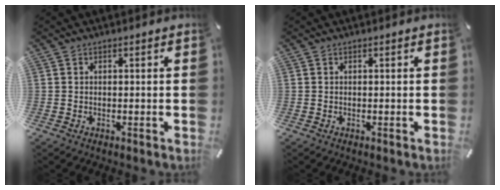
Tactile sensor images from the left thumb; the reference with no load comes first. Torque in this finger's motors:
{"motor_torque": [-0.13, -0.21, 0.00, 0.15, -0.02]}